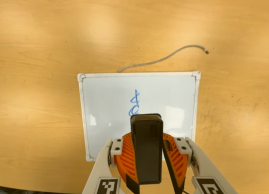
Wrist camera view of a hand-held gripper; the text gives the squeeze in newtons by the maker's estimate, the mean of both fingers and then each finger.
{"total": 9.4, "left": 9.4, "right": 9.3}